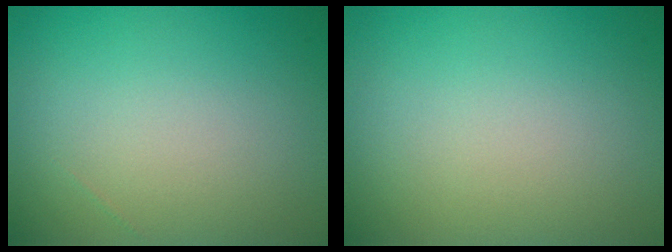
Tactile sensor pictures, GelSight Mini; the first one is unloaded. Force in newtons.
{"total": 0.0}